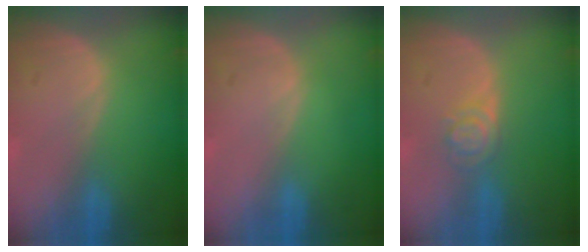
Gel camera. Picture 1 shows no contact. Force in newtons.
{"total": 0.0}
{"total": 3.9, "press": 3.6, "slide": 1.6}